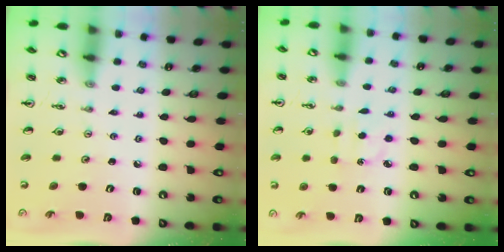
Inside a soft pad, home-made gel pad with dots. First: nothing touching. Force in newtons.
{"total": 2.6, "press": 2.5, "slide": 0.7}